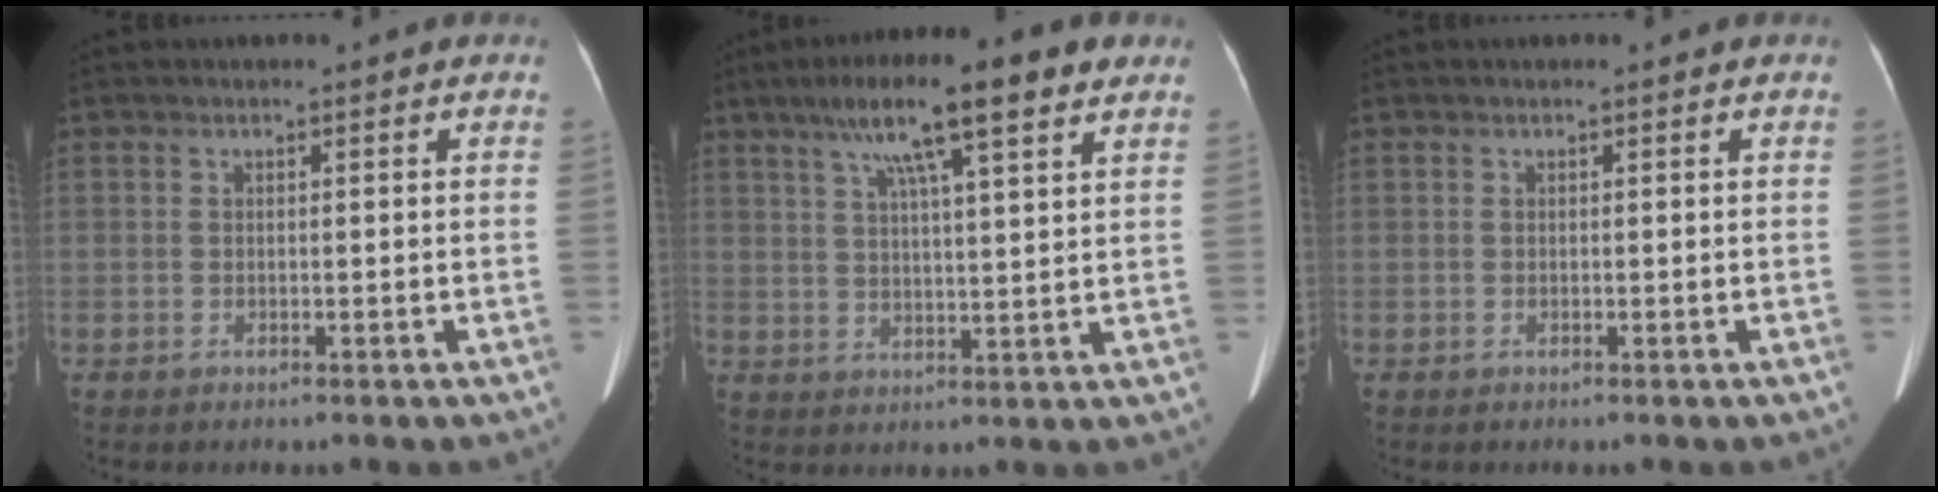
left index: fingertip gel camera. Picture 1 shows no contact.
{"total": 13.1, "force": [8.0, 1.3, 10.3], "torque": [-0.172, 0.030, 0.125]}
{"total": 0.0}